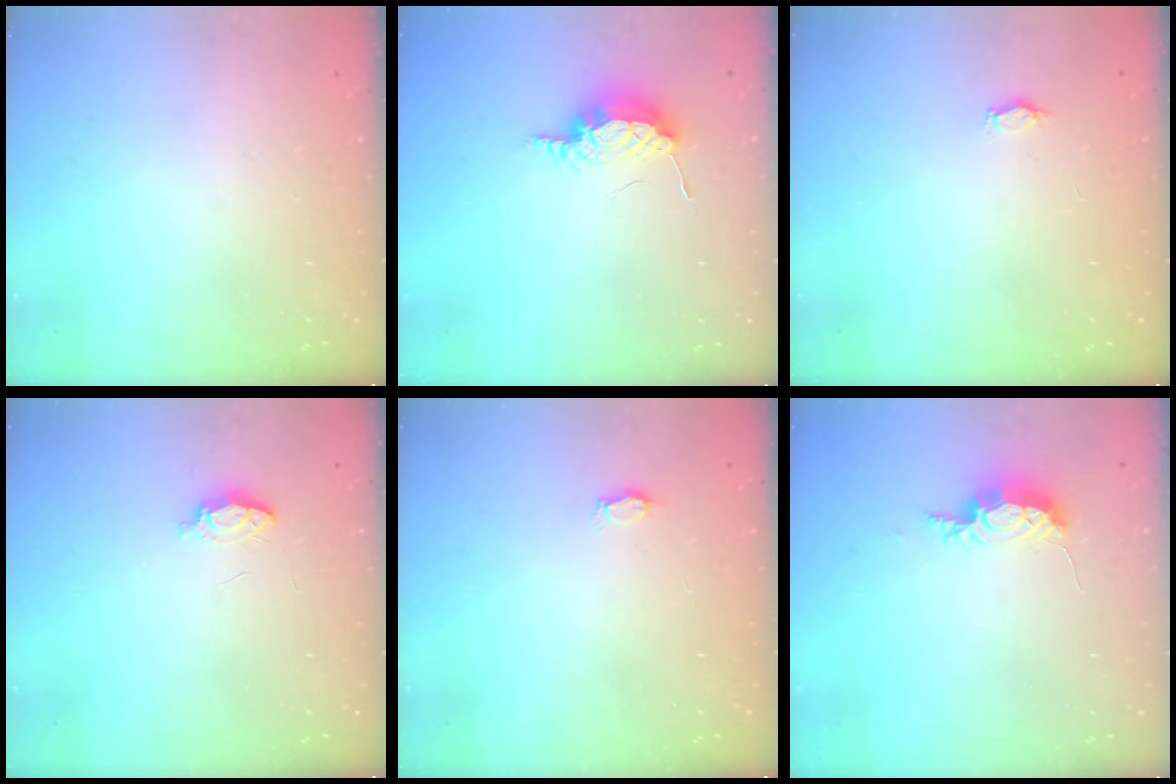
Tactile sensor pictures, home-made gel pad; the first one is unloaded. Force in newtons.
{"total": 7.8, "press": 7.6, "slide": 1.8}
{"total": 2.2, "press": 2.2, "slide": 0.3}
{"total": 3.7, "press": 3.6, "slide": 0.6}
{"total": 2.3, "press": 2.3, "slide": 0.3}
{"total": 7.4, "press": 7.4, "slide": 0.5}